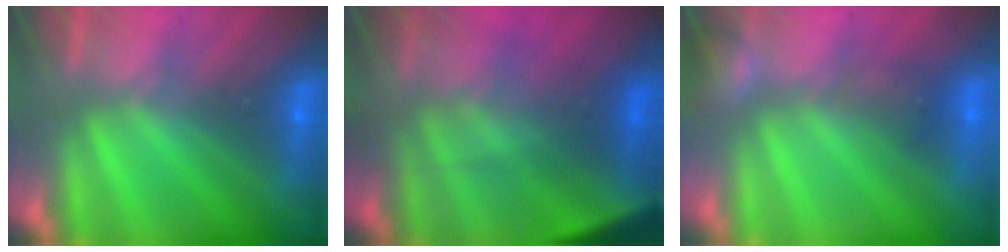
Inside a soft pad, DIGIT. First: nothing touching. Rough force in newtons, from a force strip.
{"total": 4.9}
{"total": 2.4}